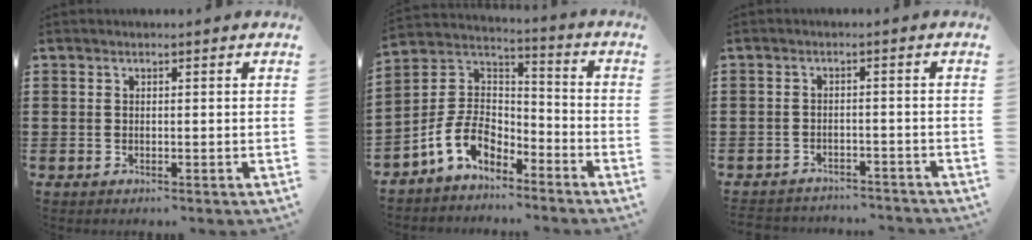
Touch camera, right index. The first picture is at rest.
{"total": 8.5, "force": [-5.1, 5.0, 4.5], "torque": [-0.123, 0.002, -0.105]}
{"total": 2.5, "force": [-2.5, 0.3, 0.0], "torque": [-0.007, 0.000, -0.053]}